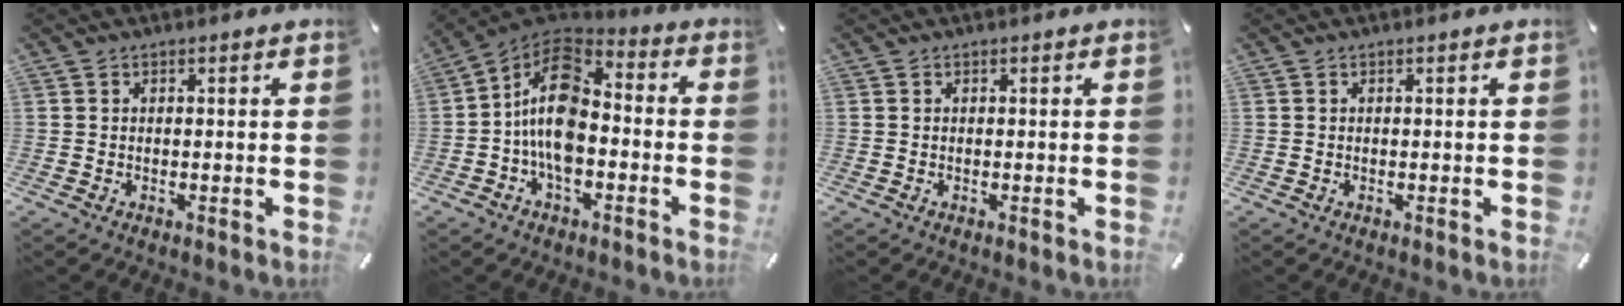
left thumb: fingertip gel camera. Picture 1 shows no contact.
{"total": 13.3, "force": [-3.1, 8.2, 10.0], "torque": [-0.213, 0.016, -0.063]}
{"total": 0.0}
{"total": 0.0}